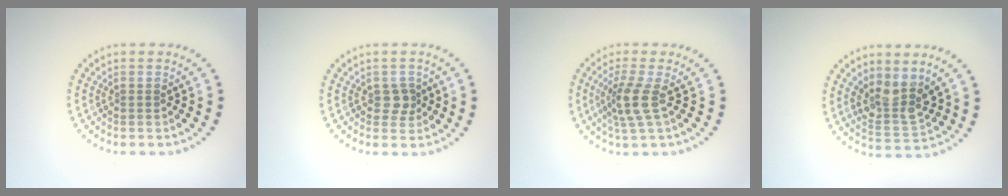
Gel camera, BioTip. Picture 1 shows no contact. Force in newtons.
{"total": 1.5, "press": 1.4, "slide": 0.5}
{"total": 2.9, "press": 2.2, "slide": 1.9}
{"total": 3.5, "press": 3.2, "slide": 1.5}